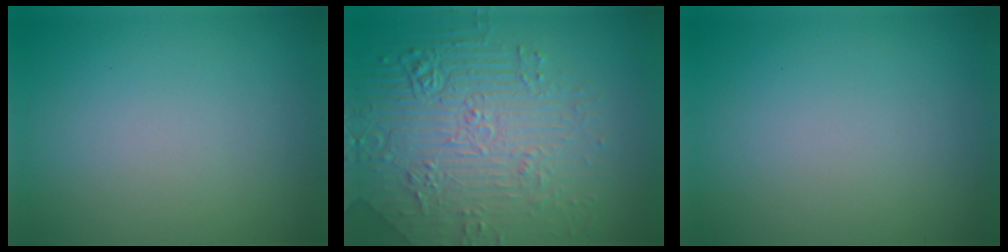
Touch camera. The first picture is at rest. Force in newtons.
{"total": 8.0, "press": 6.1, "slide": 5.1}
{"total": 0.0}